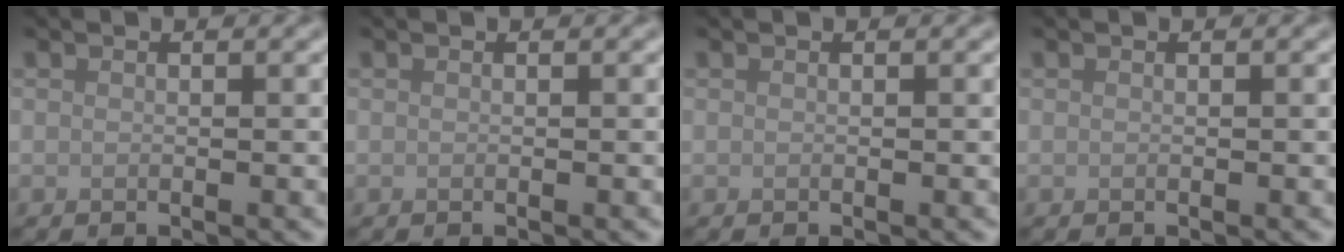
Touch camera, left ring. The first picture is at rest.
{"total": 0.0}
{"total": 0.0}
{"total": 0.0}